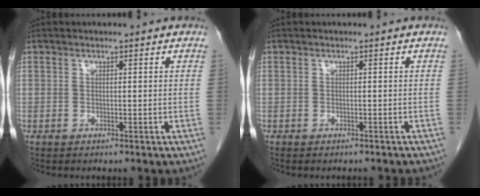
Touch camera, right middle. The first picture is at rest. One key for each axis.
{"total": 3.7, "fx": -3.3, "fy": 1.0, "fz": 1.3, "tx": -0.017, "ty": -0.005, "tz": -0.037}